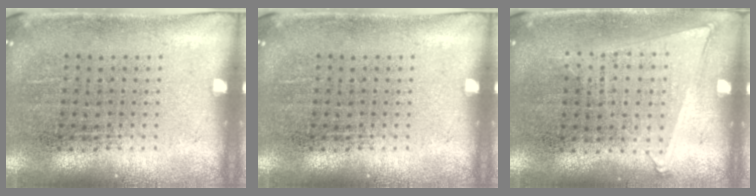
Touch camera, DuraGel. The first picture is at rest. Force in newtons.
{"total": 0.0}
{"total": 1.1, "press": 1.0, "slide": 0.5}